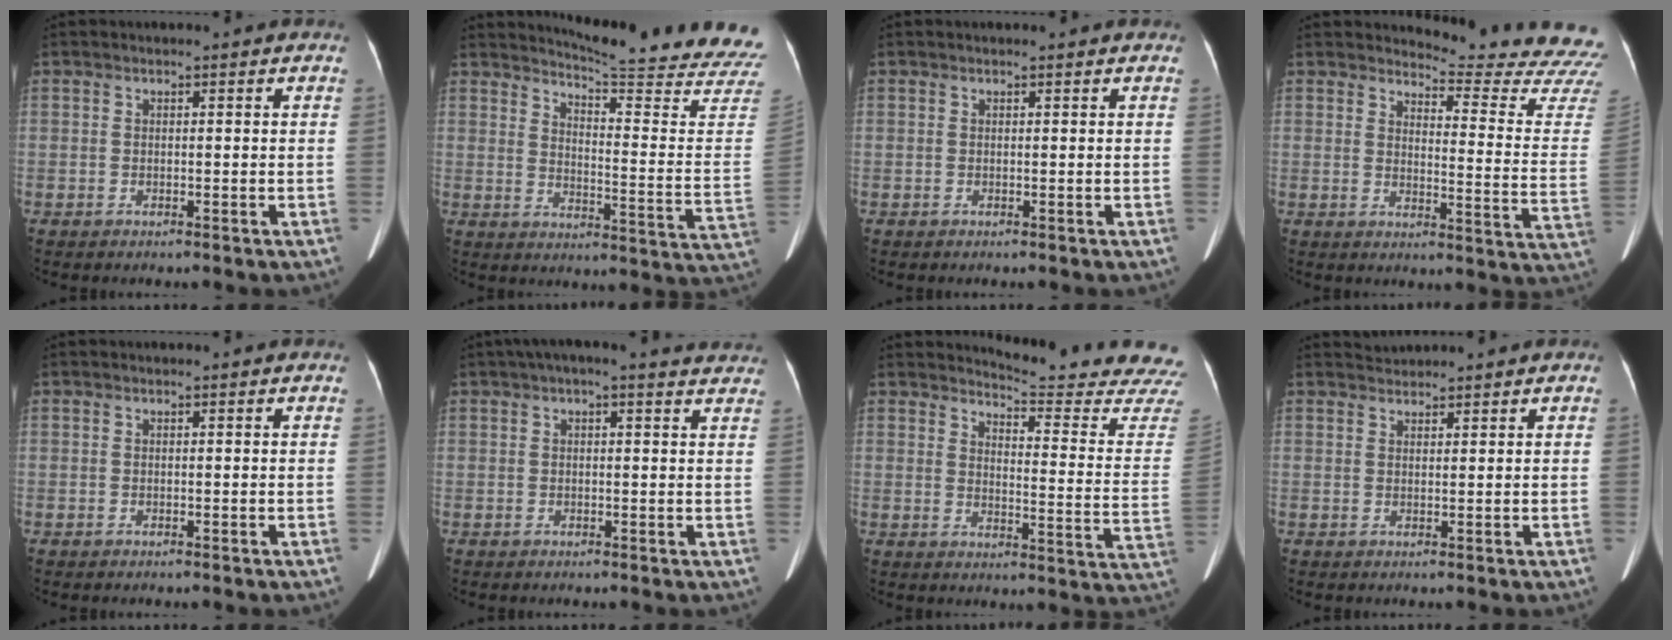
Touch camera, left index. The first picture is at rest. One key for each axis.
{"total": 23.3, "fx": 22.3, "fy": -0.7, "fz": 6.5, "tx": -0.095, "ty": -0.151, "tz": 0.253}
{"total": 0.7, "fx": 0.7, "fy": 0.1, "fz": 0.2, "tx": -0.007, "ty": 0.007, "tz": 0.006}
{"total": 17.5, "fx": 17.4, "fy": -1.0, "fz": 1.8, "tx": -0.011, "ty": -0.169, "tz": 0.176}
{"total": 0.0}
{"total": 10.2, "fx": 8.5, "fy": 2.1, "fz": 5.2, "tx": -0.065, "ty": 0.027, "tz": 0.086}
{"total": 18.3, "fx": 18.1, "fy": -1.3, "fz": 2.5, "tx": -0.027, "ty": -0.165, "tz": 0.190}
{"total": 1.8, "fx": 1.8, "fy": 0.2, "fz": -0.3, "tx": -0.001, "ty": 0.015, "tz": 0.036}